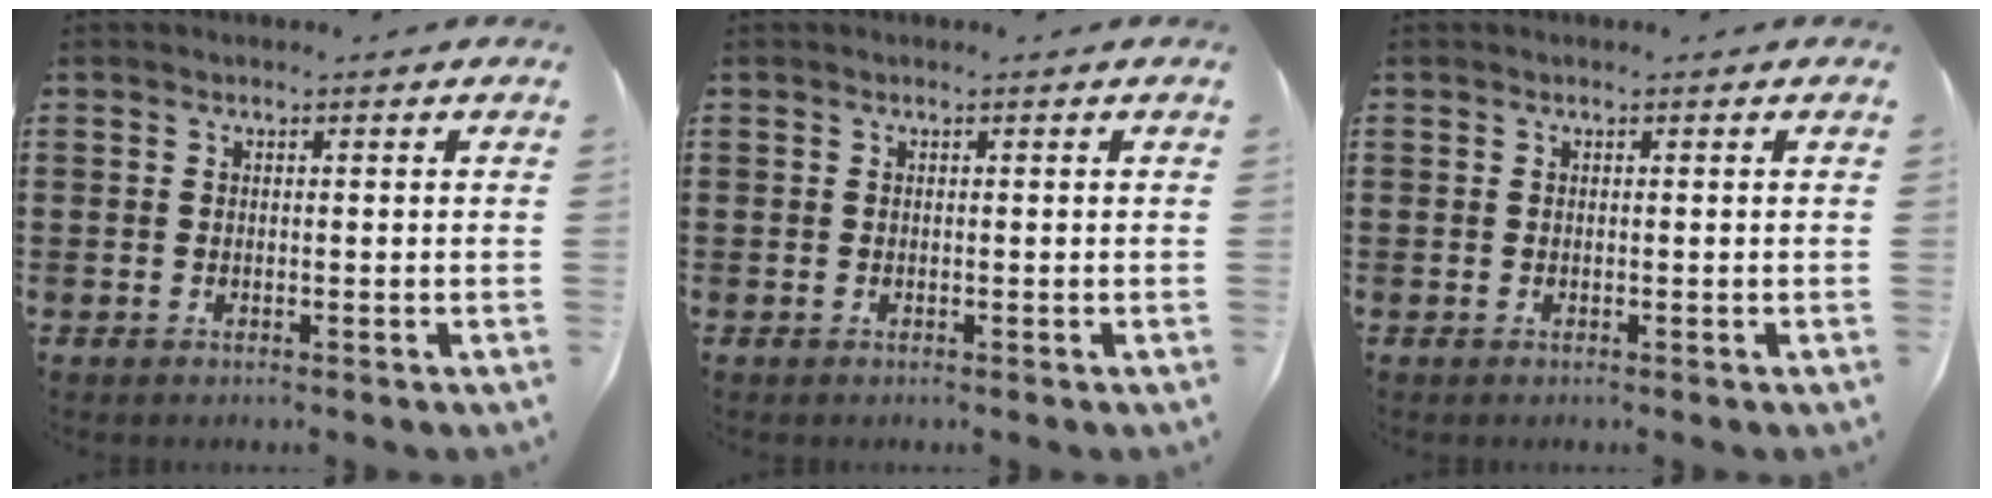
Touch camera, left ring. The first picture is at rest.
{"total": 0.0}
{"total": 0.0}